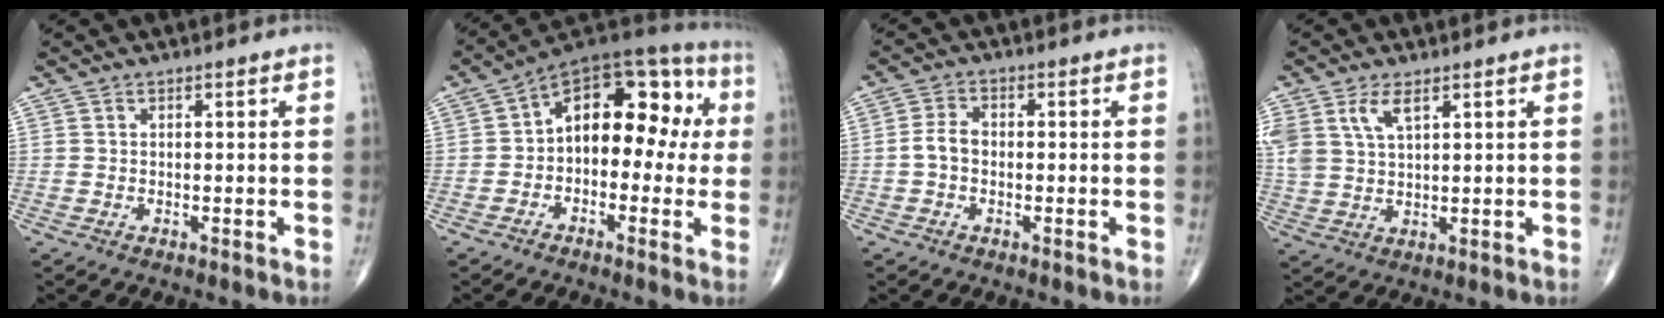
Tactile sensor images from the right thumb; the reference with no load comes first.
{"total": 16.1, "force": [0.8, 9.9, 12.7], "torque": [-0.131, 0.054, -0.006]}
{"total": 3.5, "force": [-0.7, 2.3, 2.5], "torque": [-0.049, 0.013, -0.018]}
{"total": 8.0, "force": [4.0, 4.1, 5.6], "torque": [-0.125, -0.006, 0.086]}